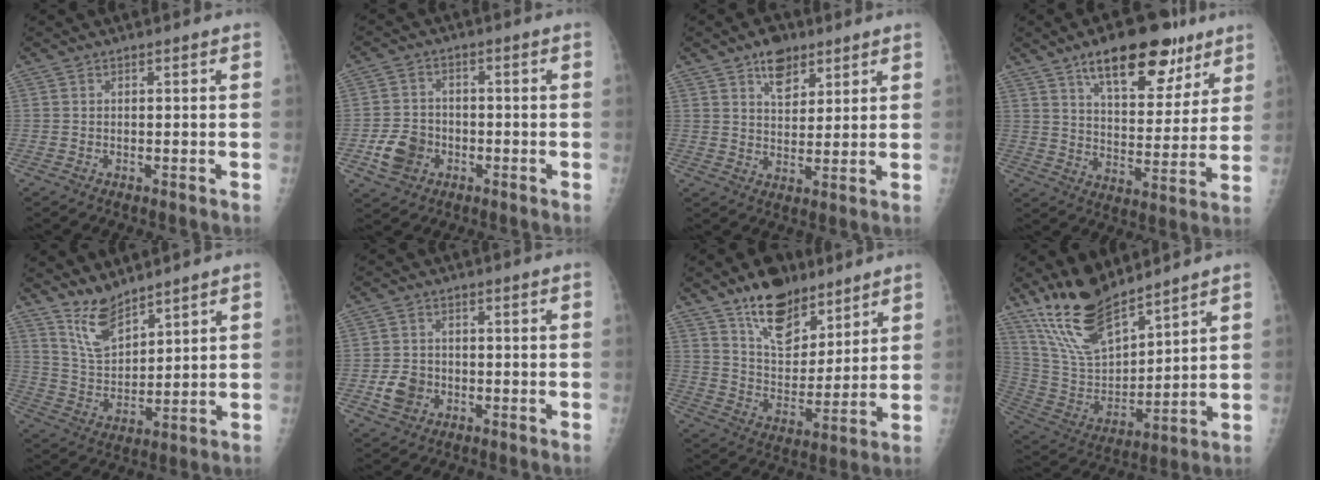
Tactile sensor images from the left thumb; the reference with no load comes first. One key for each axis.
{"total": 7.1, "fx": -2.5, "fy": 5.7, "fz": 3.3, "tx": -0.045, "ty": 0.014, "tz": -0.044}
{"total": 7.0, "fx": 4.4, "fy": 4.0, "fz": 3.7, "tx": -0.033, "ty": -0.024, "tz": 0.071}
{"total": 18.6, "fx": 11.5, "fy": 8.2, "fz": 12.2, "tx": -0.133, "ty": -0.044, "tz": 0.178}
{"total": 7.8, "fx": 6.6, "fy": 2.6, "fz": 3.3, "tx": -0.049, "ty": -0.053, "tz": 0.144}
{"total": 5.0, "fx": -1.5, "fy": 4.2, "fz": 2.4, "tx": -0.030, "ty": 0.008, "tz": -0.025}
{"total": 15.0, "fx": 10.4, "fy": 7.6, "fz": 7.8, "tx": -0.087, "ty": -0.064, "tz": 0.183}
{"total": 16.3, "fx": 13.0, "fy": 5.4, "fz": 8.3, "tx": -0.131, "ty": -0.067, "tz": 0.262}